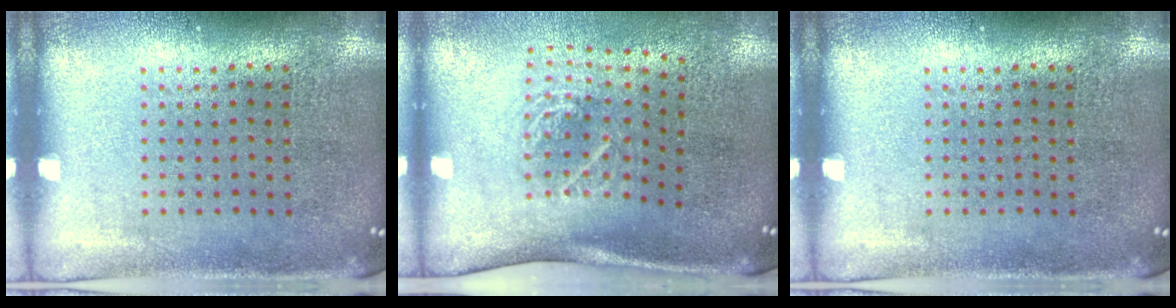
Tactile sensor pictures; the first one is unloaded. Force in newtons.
{"total": 1.8, "press": 1.3, "slide": 1.3}
{"total": 0.0}